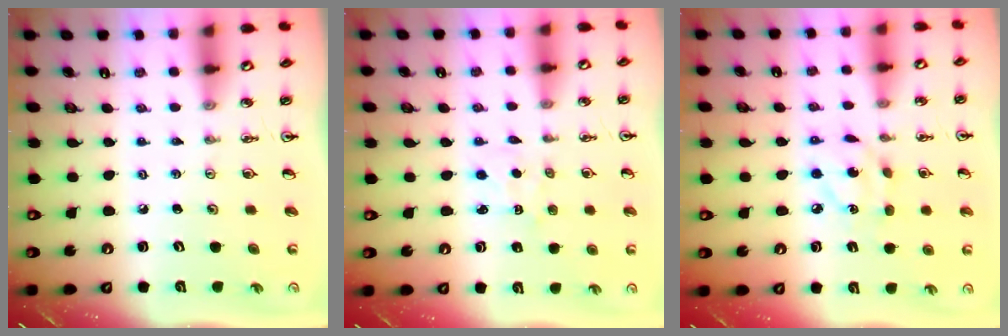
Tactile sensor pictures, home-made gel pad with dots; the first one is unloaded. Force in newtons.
{"total": 1.8, "press": 1.7, "slide": 0.3}
{"total": 6.6, "press": 6.6, "slide": 0.4}